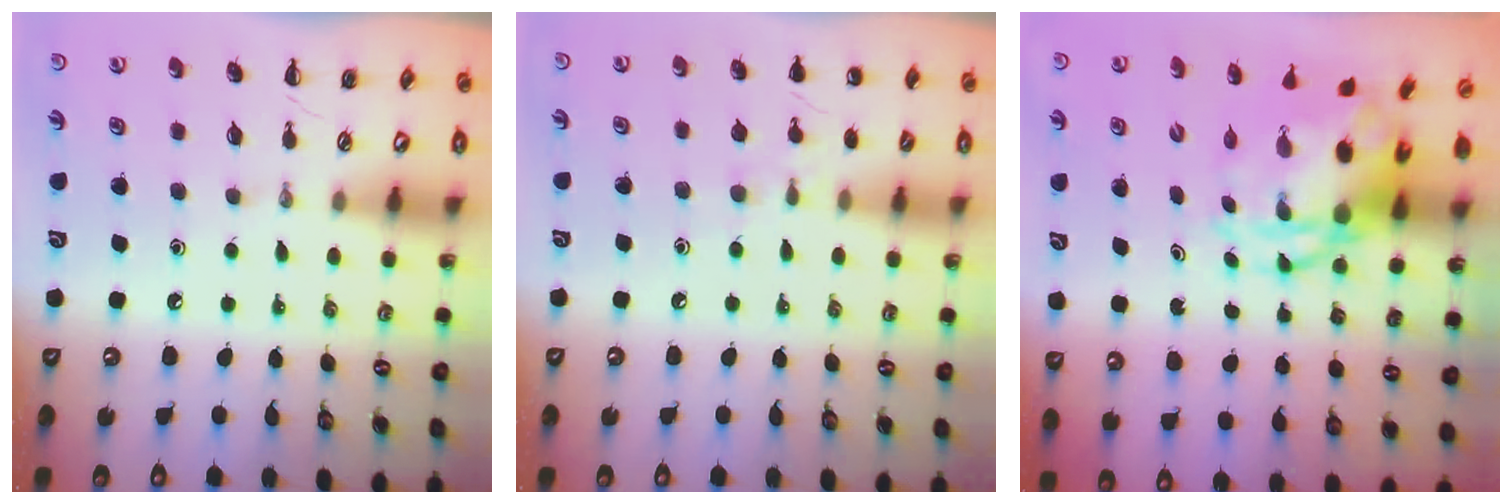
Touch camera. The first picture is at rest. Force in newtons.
{"total": 6.3, "press": 6.1, "slide": 1.7}
{"total": 7.5, "press": 7.3, "slide": 2.0}